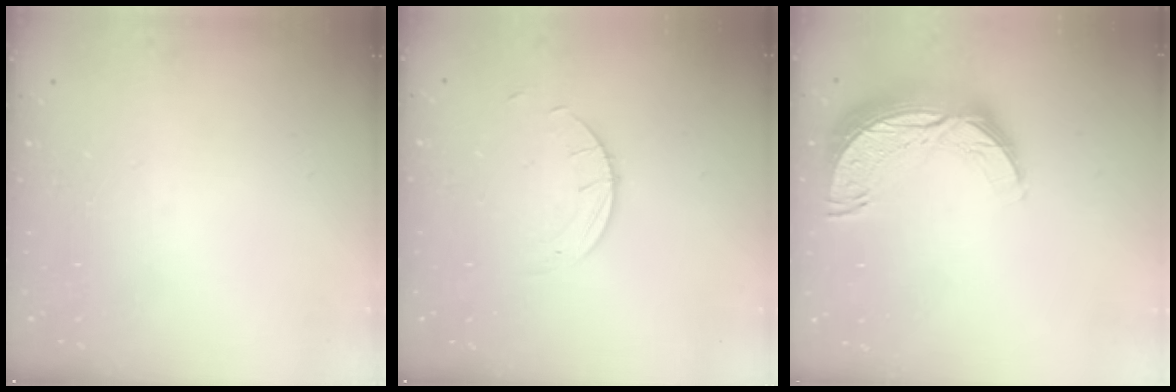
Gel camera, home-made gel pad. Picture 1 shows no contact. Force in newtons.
{"total": 2.7, "press": 2.7, "slide": 0.3}
{"total": 12.4, "press": 12.4, "slide": 0.9}